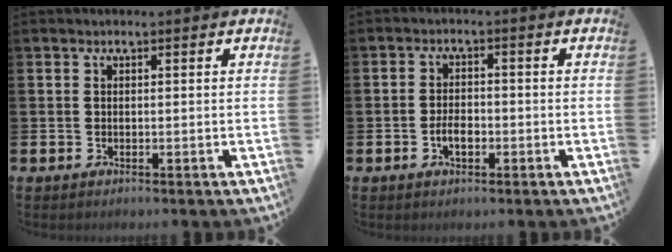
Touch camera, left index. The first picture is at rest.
{"total": 2.8, "force": [-0.8, 1.6, 2.2], "torque": [-0.029, -0.001, -0.019]}